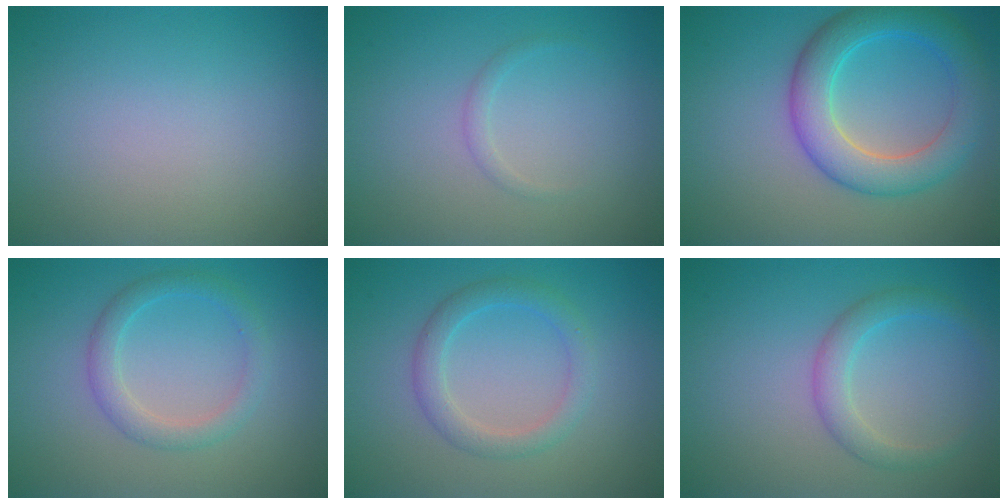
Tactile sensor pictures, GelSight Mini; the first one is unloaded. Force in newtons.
{"total": 0.8, "press": 0.8, "slide": 0.1}
{"total": 6.0, "press": 6.0, "slide": 0.1}
{"total": 2.4, "press": 2.4, "slide": 0.2}
{"total": 2.7, "press": 2.6, "slide": 0.1}
{"total": 2.4, "press": 2.4, "slide": 0.1}